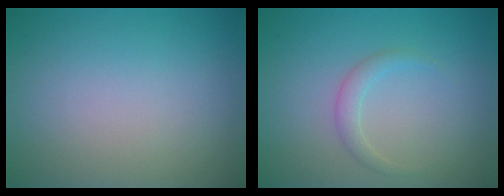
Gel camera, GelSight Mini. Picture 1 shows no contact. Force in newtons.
{"total": 1.4, "press": 1.4, "slide": 0.1}